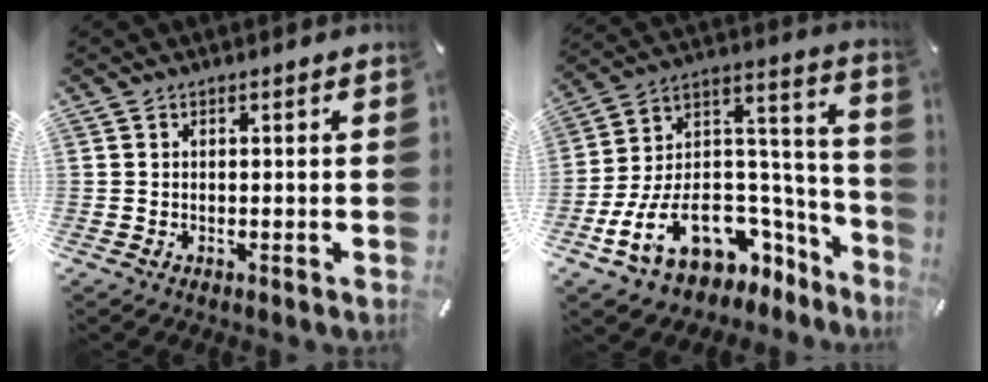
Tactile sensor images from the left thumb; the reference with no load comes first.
{"total": 19.6, "force": [-7.4, 12.5, 13.1], "torque": [-0.236, 0.004, -0.110]}